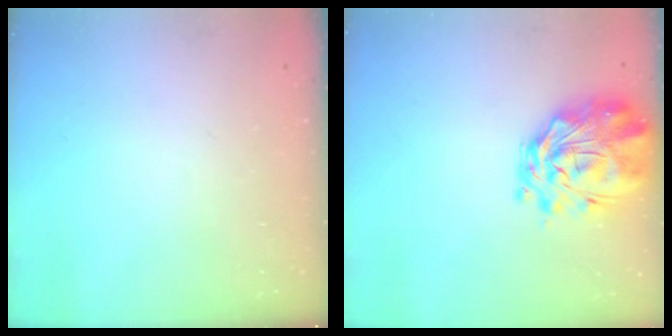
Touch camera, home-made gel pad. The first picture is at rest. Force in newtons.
{"total": 3.5, "press": 3.1, "slide": 1.6}